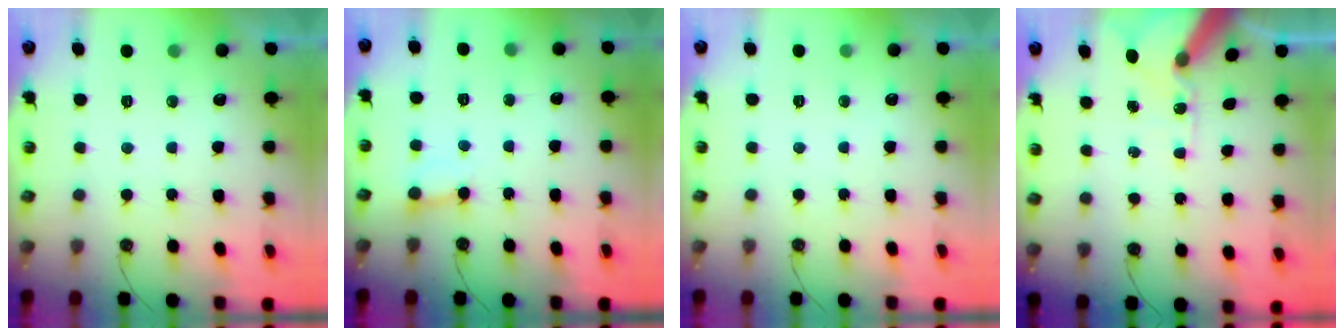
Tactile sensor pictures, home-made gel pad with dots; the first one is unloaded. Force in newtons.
{"total": 2.7, "press": 2.7, "slide": 0.3}
{"total": 0.0}
{"total": 10.8, "press": 10.7, "slide": 1.7}